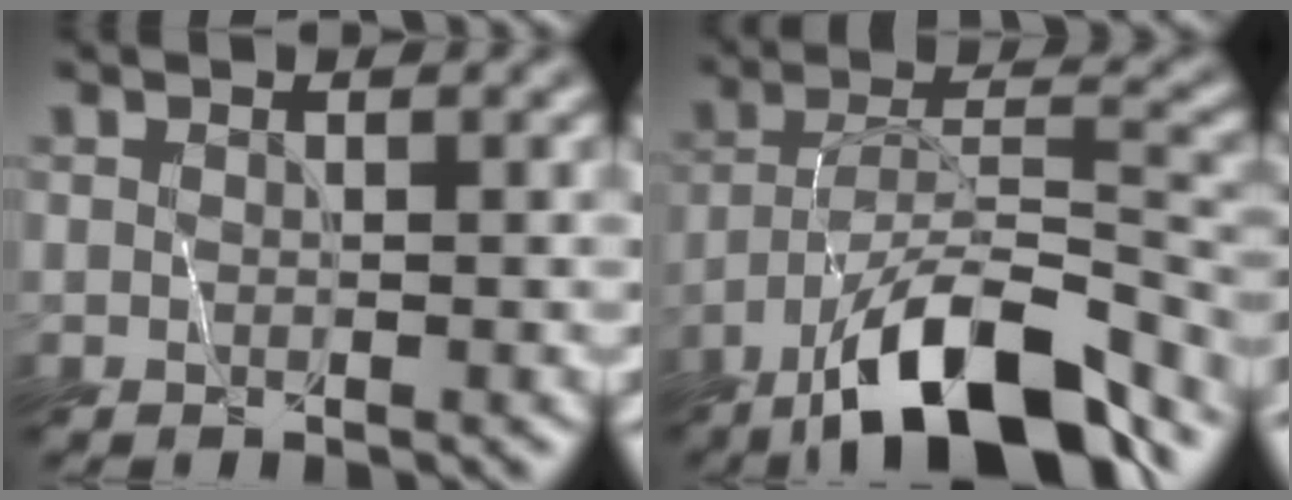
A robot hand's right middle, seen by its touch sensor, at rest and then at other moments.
{"total": 10.9, "force": [-8.2, 2.3, 6.9], "torque": [-0.113, 0.014, -0.153]}